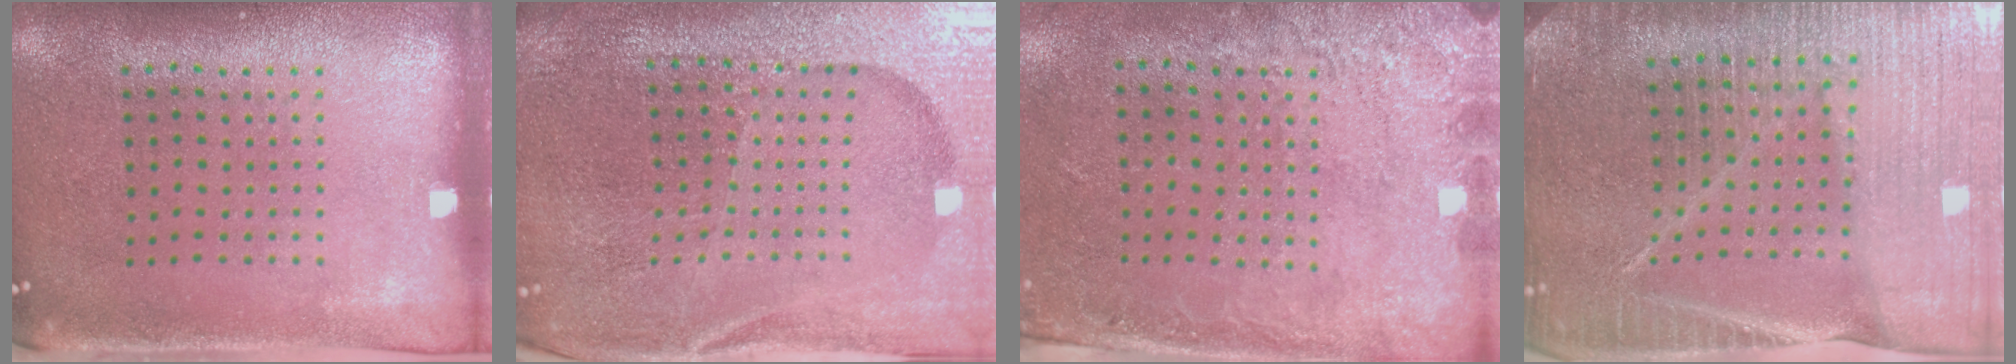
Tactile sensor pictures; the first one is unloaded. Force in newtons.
{"total": 4.9, "press": 4.6, "slide": 1.6}
{"total": 2.8, "press": 1.9, "slide": 2.1}
{"total": 5.3, "press": 4.7, "slide": 2.4}